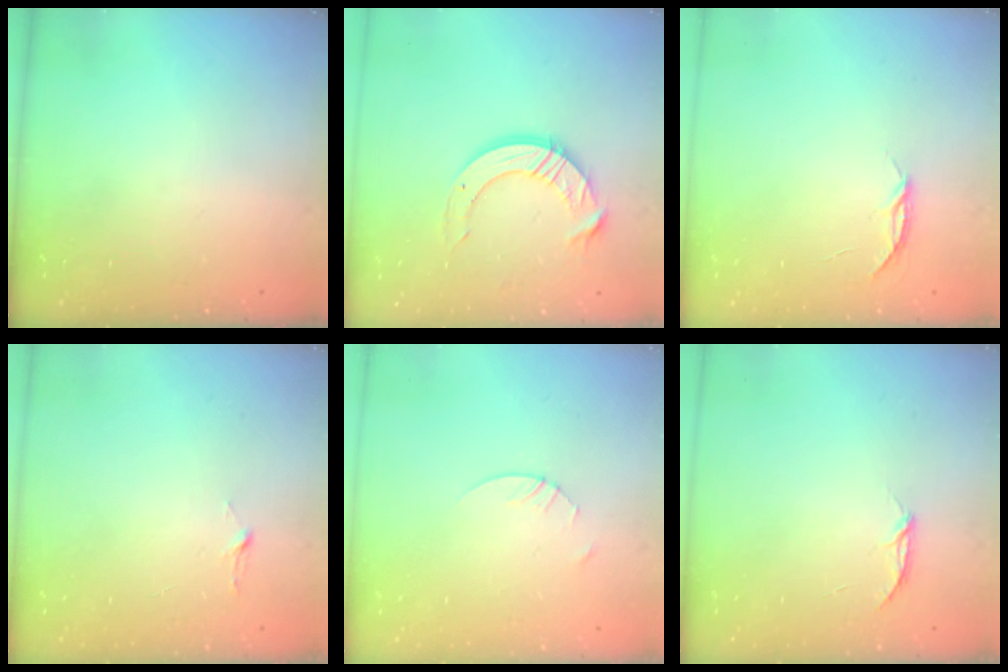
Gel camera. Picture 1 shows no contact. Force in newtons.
{"total": 10.1, "press": 10.1, "slide": 0.9}
{"total": 3.6, "press": 3.6, "slide": 0.5}
{"total": 2.9, "press": 2.9, "slide": 0.3}
{"total": 1.4, "press": 1.4, "slide": 0.2}
{"total": 3.1, "press": 3.0, "slide": 0.4}